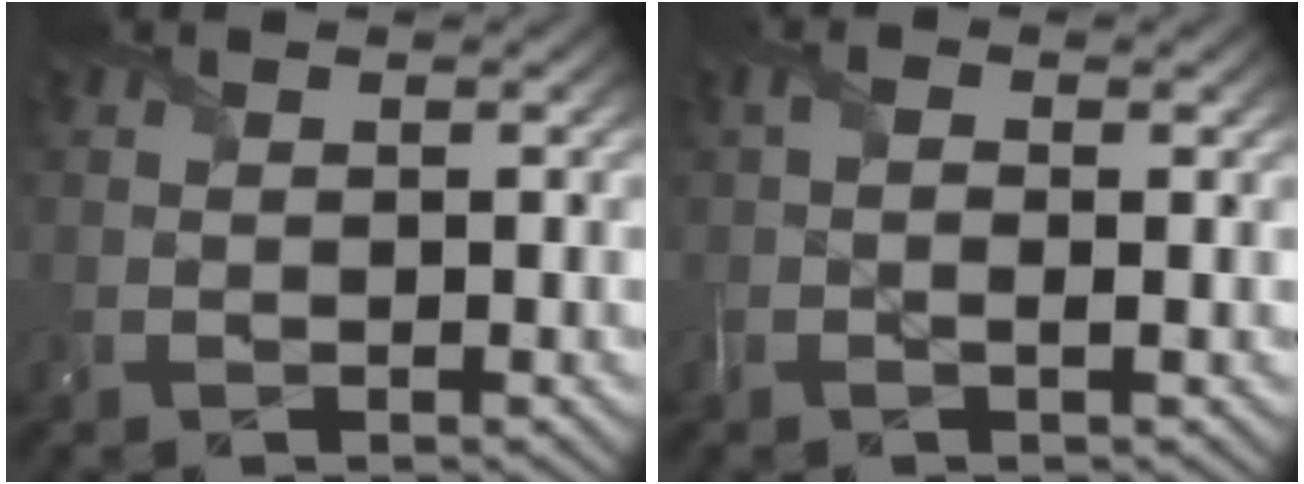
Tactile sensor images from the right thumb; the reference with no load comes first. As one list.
[{"total": 2.0, "force": [0.1, 0.8, 1.8], "torque": [-0.043, 0.002, -0.004]}]